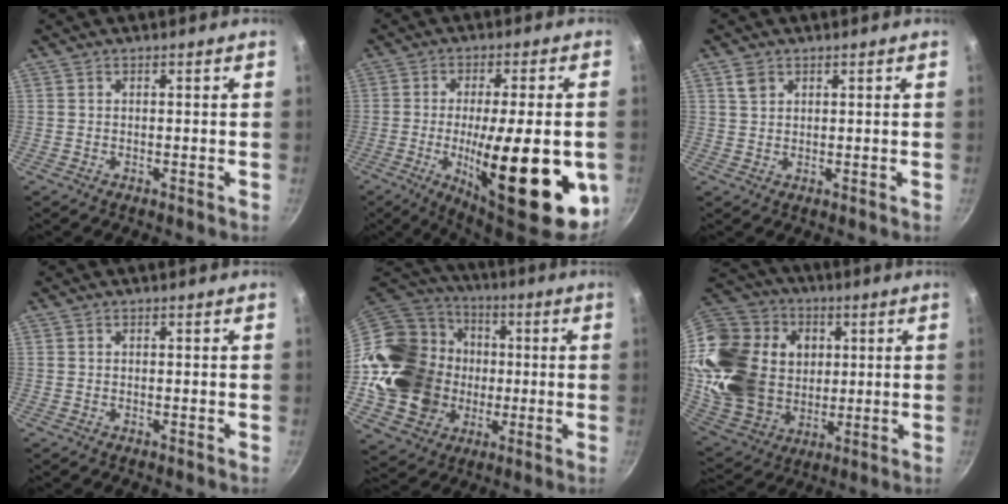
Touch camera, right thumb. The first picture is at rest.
{"total": 24.2, "force": [-5.7, 7.1, 22.4], "torque": [-0.305, -0.005, -0.071]}
{"total": 2.4, "force": [1.3, 1.7, 1.1], "torque": [-0.014, -0.001, 0.025]}
{"total": 0.0}
{"total": 27.2, "force": [-1.1, 23.1, 14.3], "torque": [-0.266, 0.052, 0.005]}
{"total": 27.6, "force": [4.8, 22.1, 15.8], "torque": [-0.292, 0.008, 0.105]}